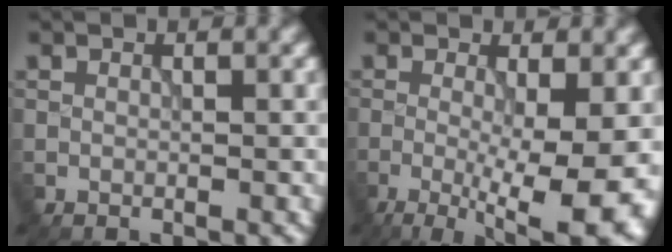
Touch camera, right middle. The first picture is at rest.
{"total": 9.3, "force": [-1.9, 2.5, 8.7], "torque": [-0.141, -0.020, -0.024]}